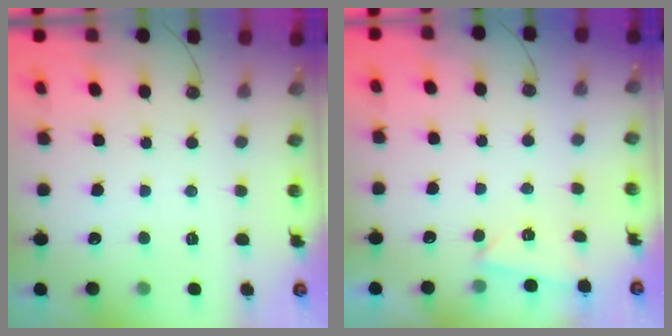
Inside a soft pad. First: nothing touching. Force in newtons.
{"total": 4.8, "press": 0.8, "slide": 4.7}